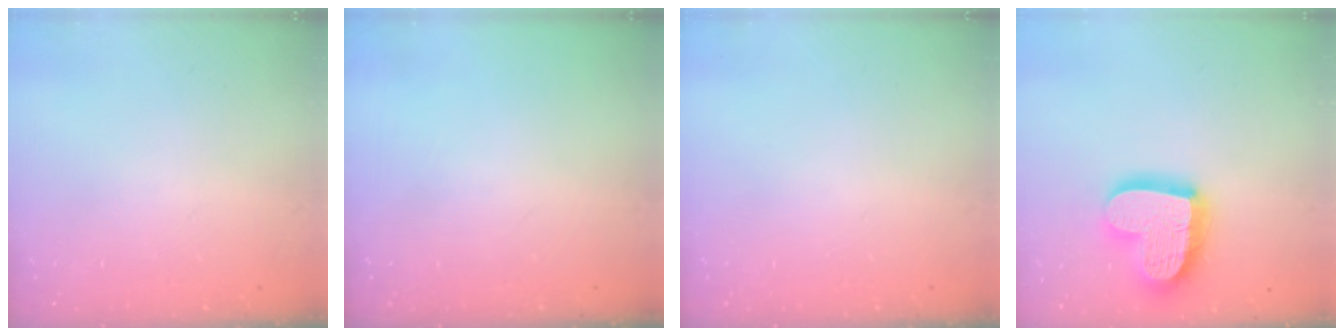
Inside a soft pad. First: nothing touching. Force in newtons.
{"total": 0.0}
{"total": 0.0}
{"total": 20.5, "press": 20.4, "slide": 1.5}